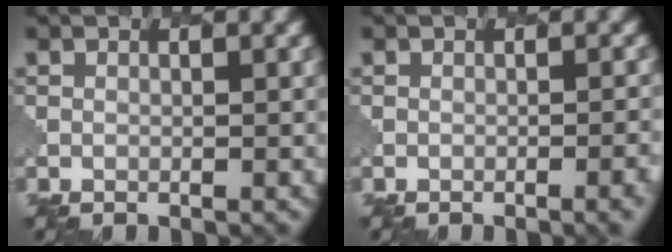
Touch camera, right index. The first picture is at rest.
{"total": 3.0, "force": [-1.3, 1.0, 2.5], "torque": [-0.011, 0.005, -0.013]}